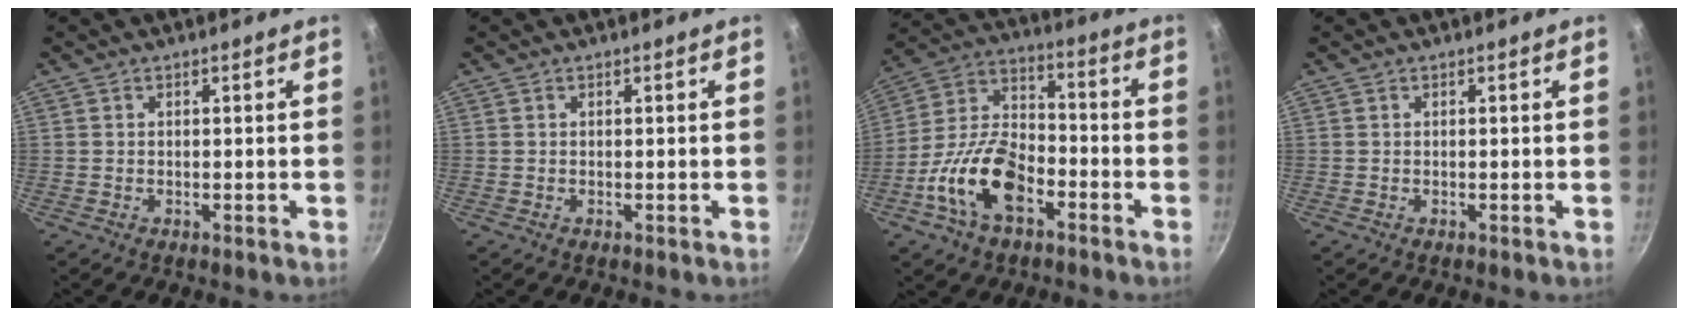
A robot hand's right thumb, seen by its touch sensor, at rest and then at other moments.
{"total": 0.0}
{"total": 15.7, "force": [-6.6, 8.7, 11.3], "torque": [-0.199, 0.047, -0.138]}
{"total": 0.0}